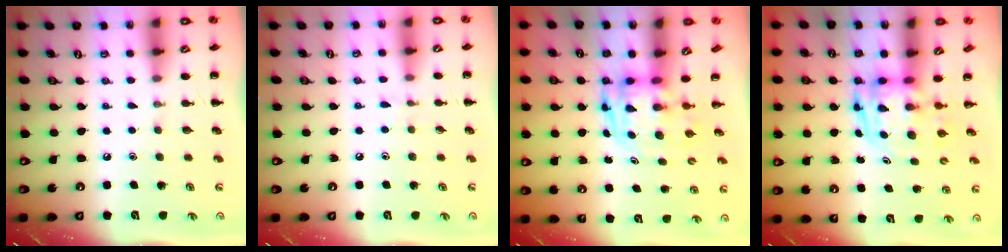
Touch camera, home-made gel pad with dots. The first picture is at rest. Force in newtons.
{"total": 4.1, "press": 3.7, "slide": 1.7}
{"total": 3.2, "press": 3.1, "slide": 0.7}
{"total": 3.4, "press": 3.3, "slide": 0.7}